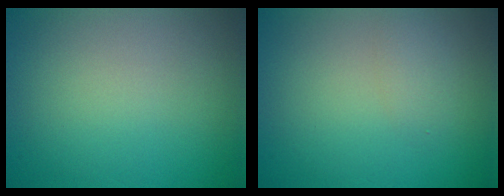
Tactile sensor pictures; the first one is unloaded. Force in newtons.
{"total": 1.4, "press": 1.4, "slide": 0.0}